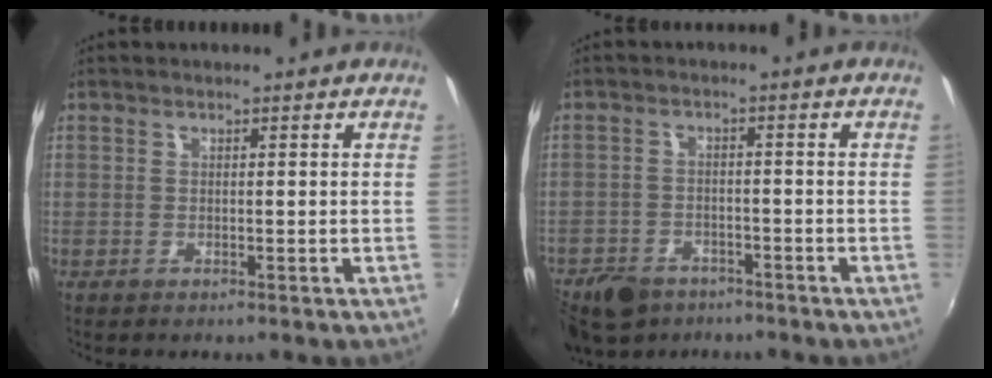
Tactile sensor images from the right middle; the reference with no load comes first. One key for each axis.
{"total": 9.7, "fx": -7.1, "fy": 5.6, "fz": 3.6, "tx": -0.099, "ty": -0.003, "tz": -0.116}